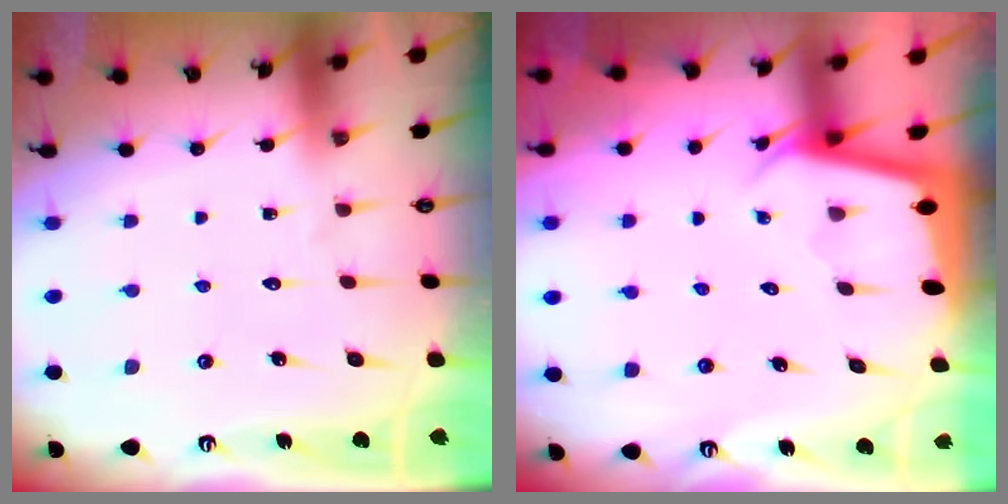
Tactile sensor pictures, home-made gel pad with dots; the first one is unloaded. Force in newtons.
{"total": 2.3, "press": 2.3, "slide": 0.1}